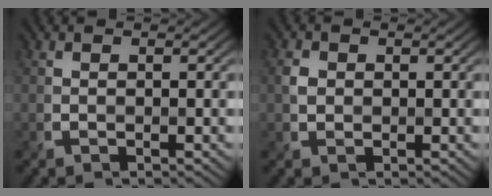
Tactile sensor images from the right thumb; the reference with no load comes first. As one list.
[{"total": 1.4, "force": [0.1, 1.3, 0.5], "torque": [-0.013, -0.002, -0.004]}]